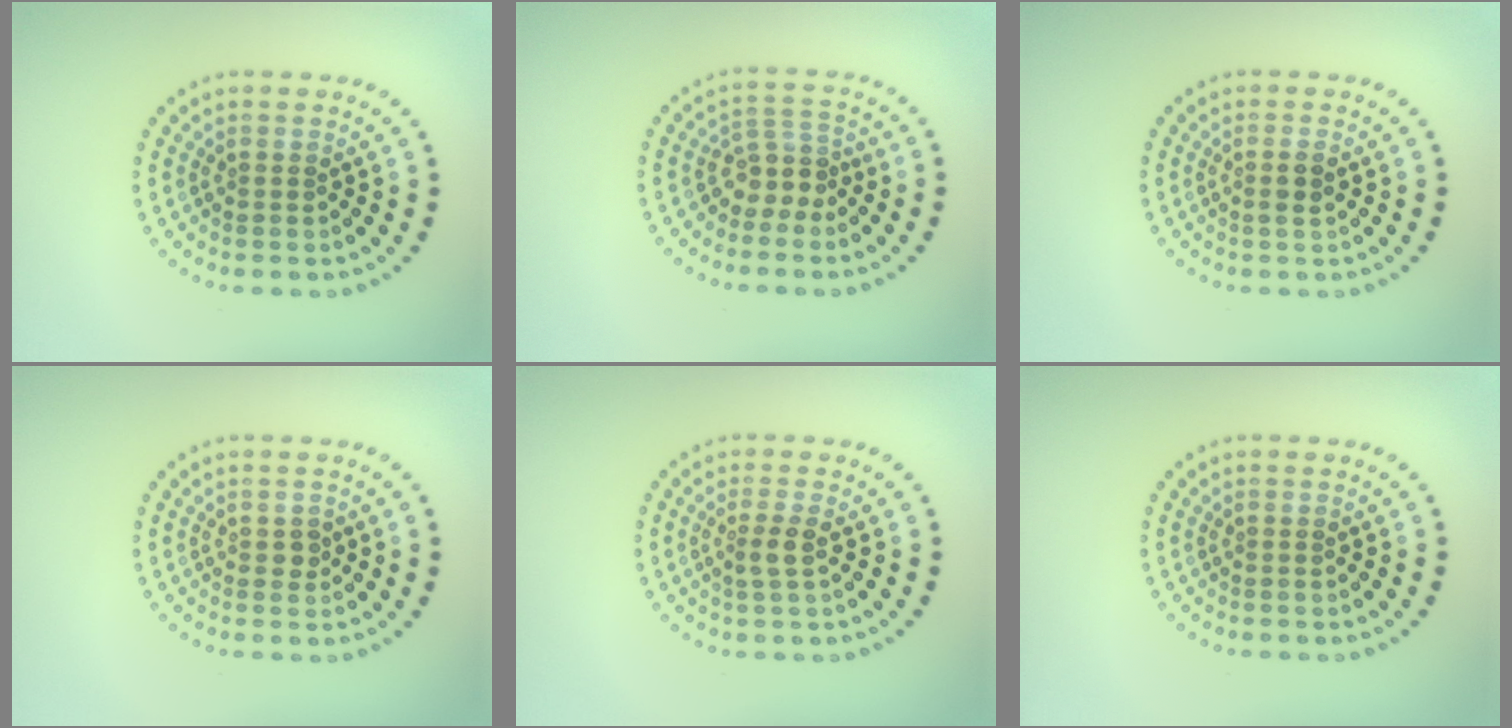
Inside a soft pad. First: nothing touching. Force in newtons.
{"total": 2.8, "press": 2.1, "slide": 1.8}
{"total": 1.3, "press": 1.2, "slide": 0.5}
{"total": 0.8, "press": 0.8, "slide": 0.2}
{"total": 1.6, "press": 1.3, "slide": 0.8}
{"total": 0.0}